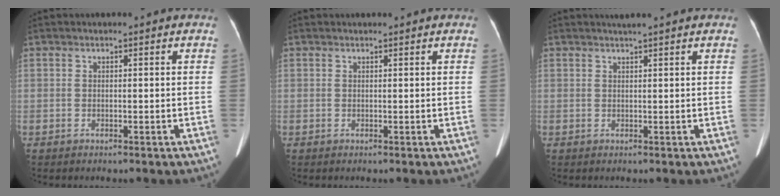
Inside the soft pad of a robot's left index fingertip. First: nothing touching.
{"total": 0.7, "force": [0.6, 0.1, 0.3], "torque": [-0.005, 0.012, 0.012]}
{"total": 2.9, "force": [2.5, -0.1, 1.4], "torque": [-0.018, 0.015, 0.036]}